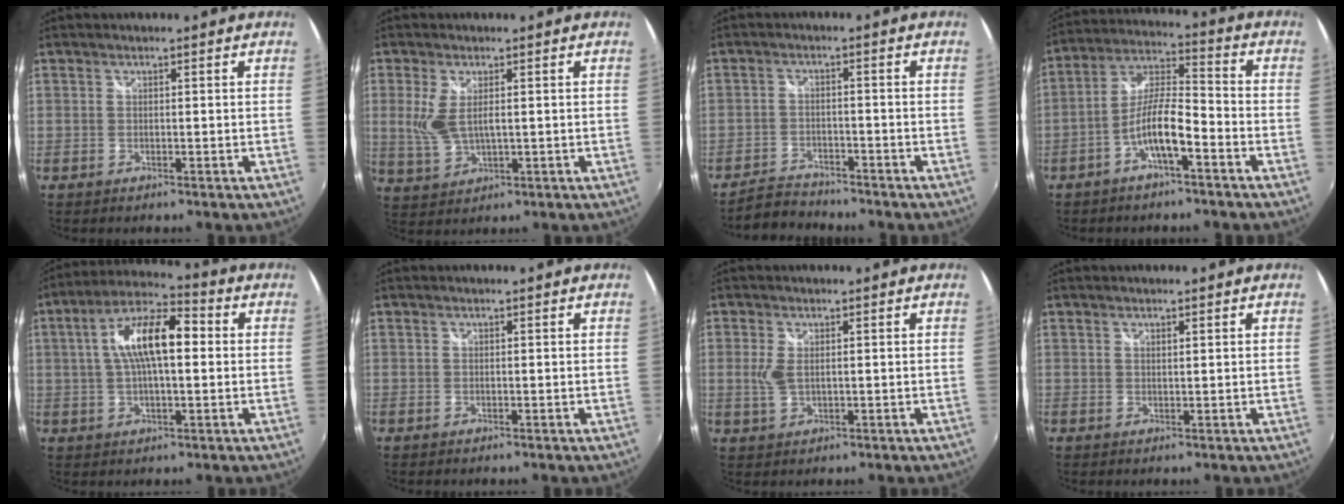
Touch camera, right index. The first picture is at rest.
{"total": 6.2, "force": [0.5, 2.6, 5.6], "torque": [-0.121, -0.006, 0.016]}
{"total": 5.4, "force": [-5.1, 1.6, 0.7], "torque": [-0.036, 0.001, -0.092]}
{"total": 8.9, "force": [-4.6, 1.9, 7.4], "torque": [-0.156, 0.012, -0.083]}
{"total": 12.9, "force": [1.7, 5.5, 11.5], "torque": [-0.207, 0.025, 0.021]}
{"total": 0.0}
{"total": 3.4, "force": [0.2, 1.6, 2.9], "torque": [-0.064, -0.002, 0.004]}
{"total": 0.6, "force": [0.4, 0.1, 0.4], "torque": [-0.008, 0.001, 0.008]}